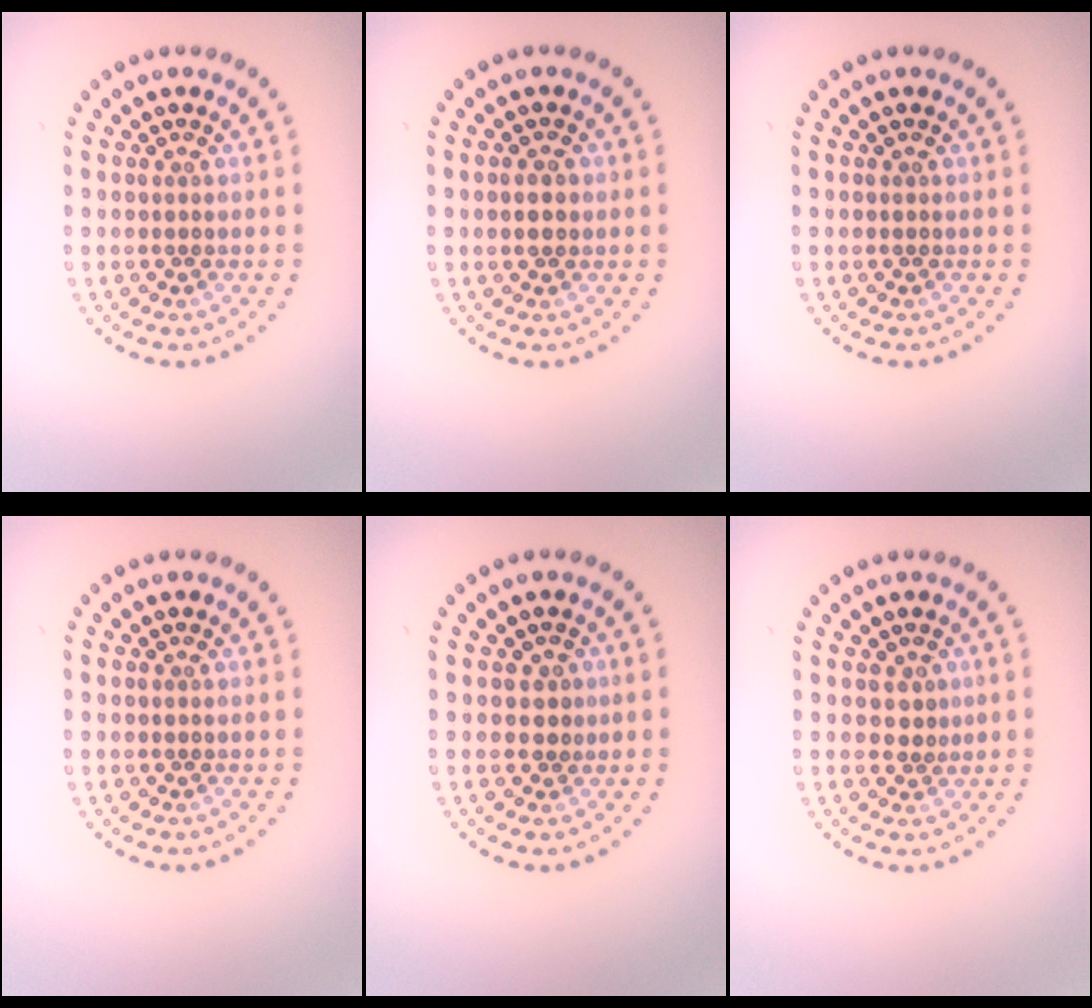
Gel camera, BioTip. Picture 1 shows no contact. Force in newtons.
{"total": 1.0, "press": 1.0, "slide": 0.0}
{"total": 0.0}
{"total": 0.0}
{"total": 1.0, "press": 0.8, "slide": 0.6}
{"total": 1.1, "press": 0.8, "slide": 0.7}